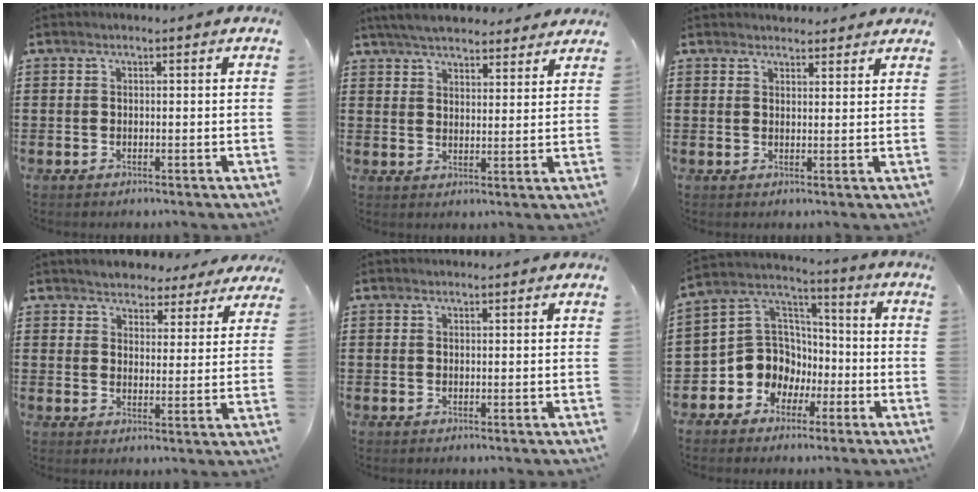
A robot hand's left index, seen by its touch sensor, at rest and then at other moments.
{"total": 5.4, "force": [5.1, 1.0, 1.5], "torque": [-0.045, -0.011, 0.096]}
{"total": 2.5, "force": [2.4, 0.4, 0.0], "torque": [0.002, -0.005, 0.045]}
{"total": 3.9, "force": [3.8, 0.8, -0.3], "torque": [-0.016, -0.013, 0.069]}
{"total": 0.5, "force": [0.5, 0.0, 0.1], "torque": [-0.004, 0.000, 0.010]}
{"total": 9.3, "force": [-2.6, 8.8, 1.6], "torque": [-0.086, -0.006, -0.047]}